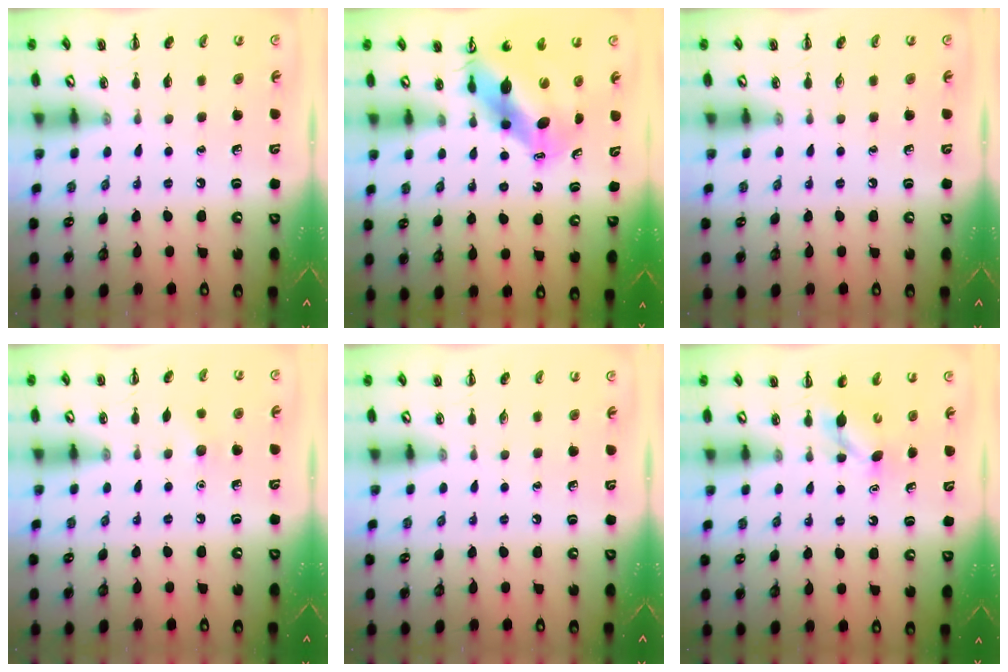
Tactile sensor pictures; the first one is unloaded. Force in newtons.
{"total": 10.6, "press": 10.2, "slide": 3.0}
{"total": 0.0}
{"total": 4.6, "press": 4.4, "slide": 1.3}
{"total": 0.0}
{"total": 5.0, "press": 4.8, "slide": 1.4}